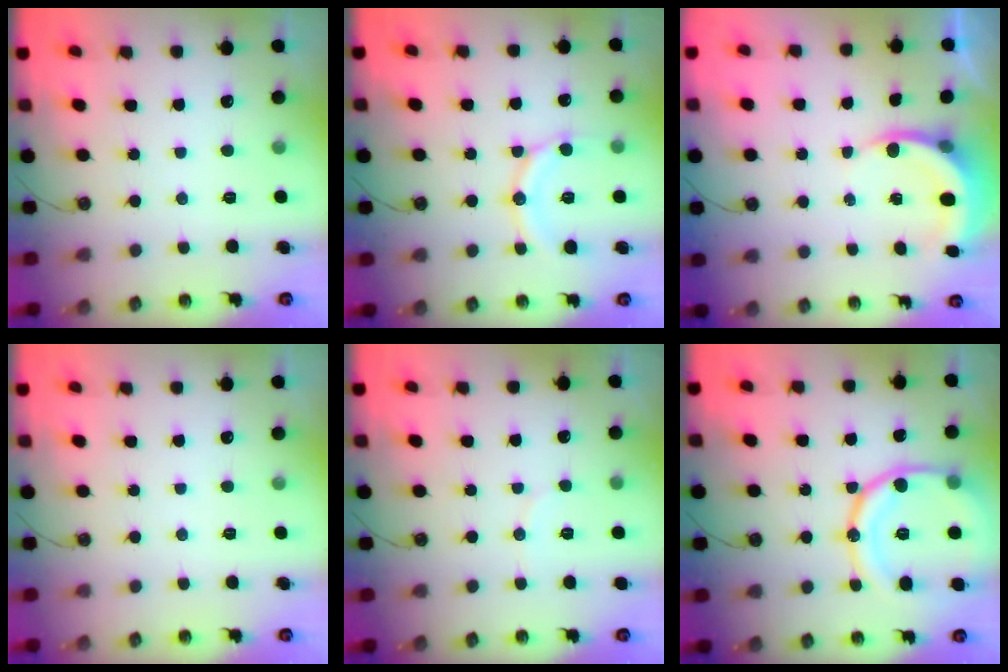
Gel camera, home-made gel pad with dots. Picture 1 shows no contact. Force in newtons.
{"total": 12.7, "press": 12.6, "slide": 1.4}
{"total": 4.6, "press": 4.6, "slide": 0.4}
{"total": 0.0}
{"total": 2.9, "press": 2.9, "slide": 0.3}
{"total": 17.9, "press": 17.8, "slide": 2.1}